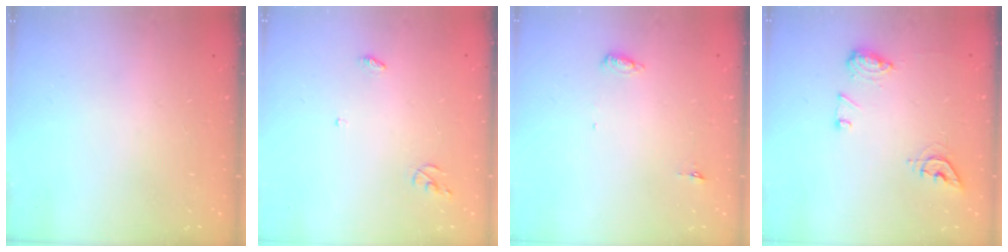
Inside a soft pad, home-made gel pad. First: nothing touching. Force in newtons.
{"total": 3.7, "press": 3.7, "slide": 0.2}
{"total": 4.7, "press": 4.5, "slide": 1.4}
{"total": 10.5, "press": 10.5, "slide": 0.7}